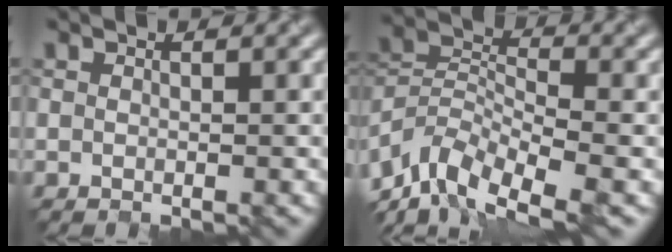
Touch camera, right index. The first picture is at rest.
{"total": 8.2, "force": [-5.9, 3.4, 4.7], "torque": [-0.084, -0.009, -0.123]}